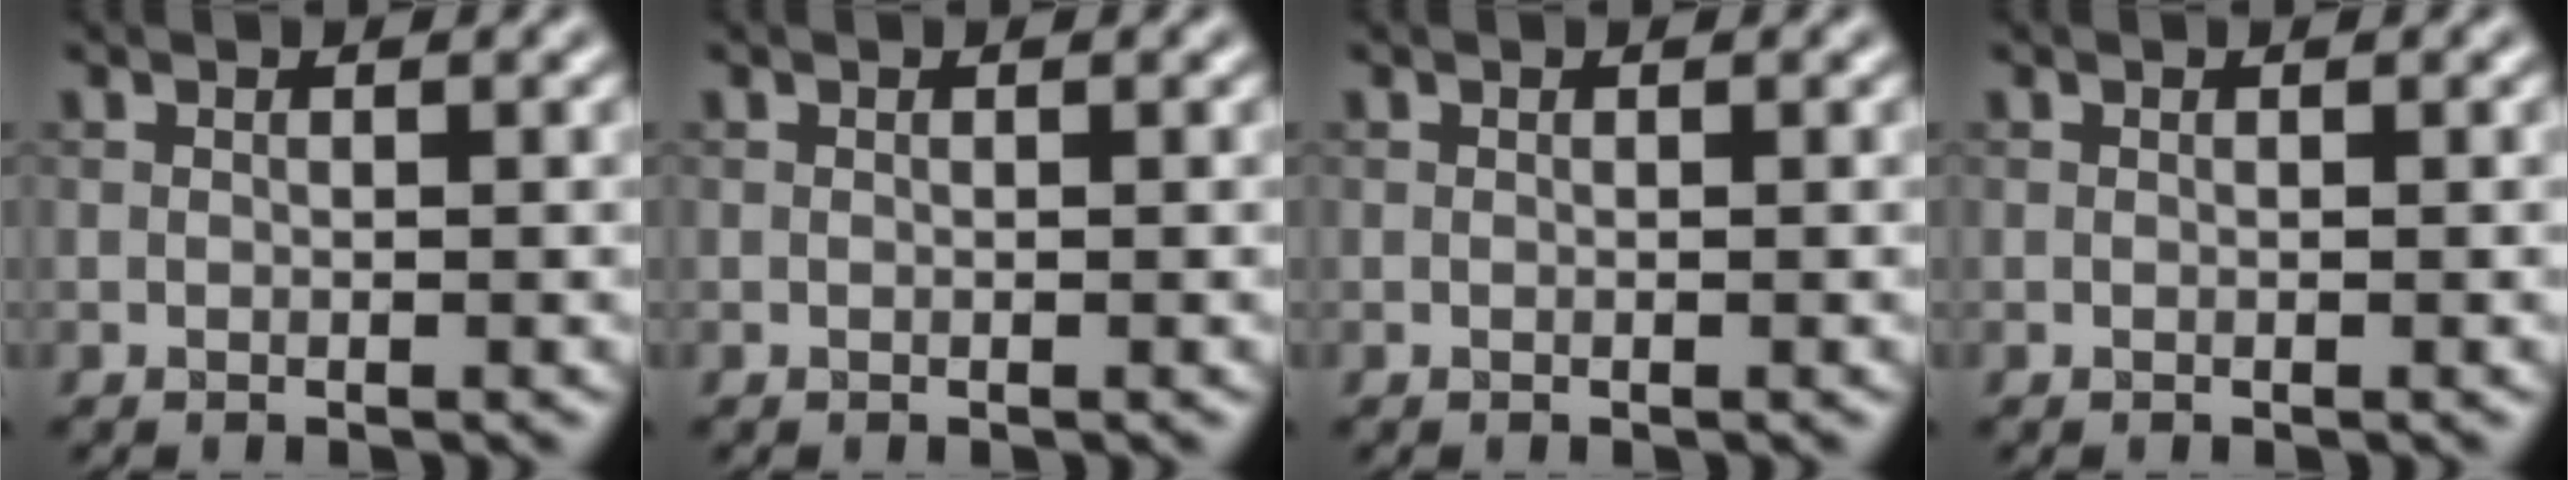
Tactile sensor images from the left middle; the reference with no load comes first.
{"total": 0.0}
{"total": 0.0}
{"total": 0.0}